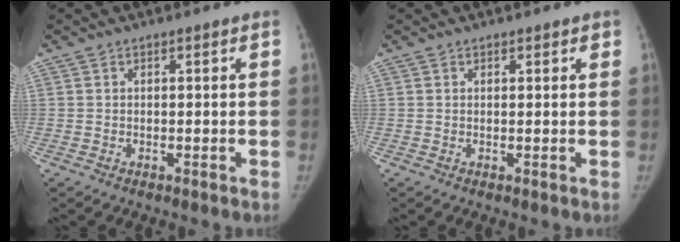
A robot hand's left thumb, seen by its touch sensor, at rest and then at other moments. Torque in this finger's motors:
{"motor_torque": [0.13, 0.01, 0.07, -0.42, 0.08]}